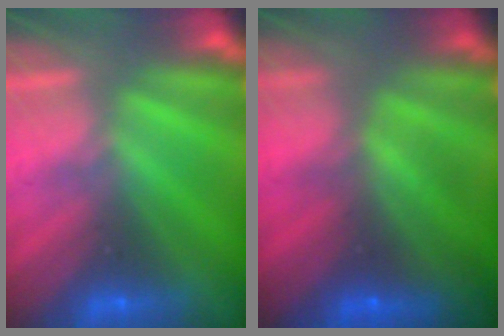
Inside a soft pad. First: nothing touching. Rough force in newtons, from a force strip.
{"total": 10.8}